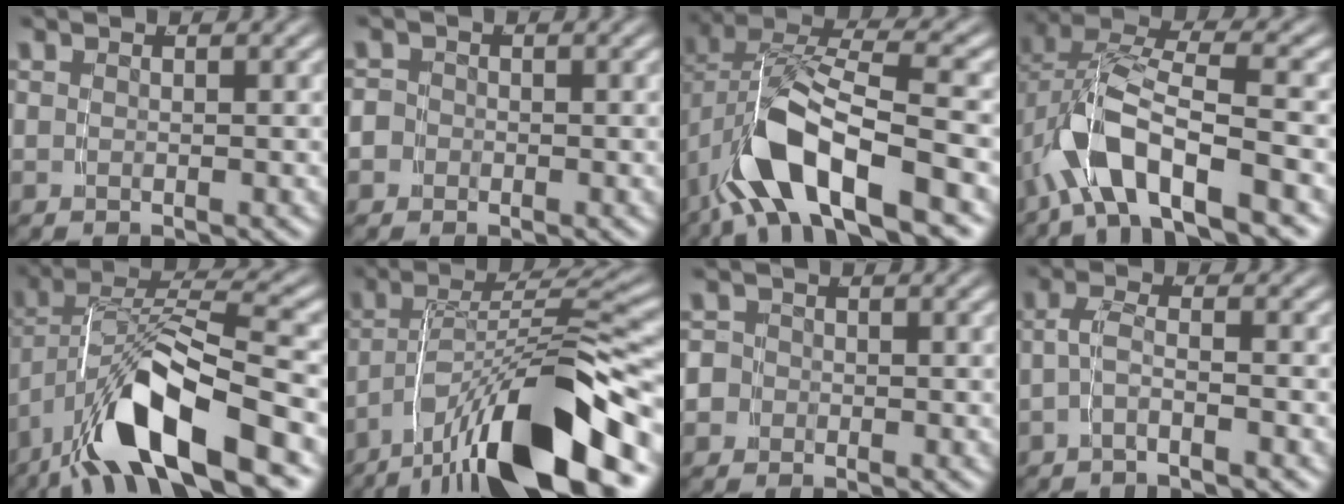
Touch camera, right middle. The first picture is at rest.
{"total": 2.3, "force": [-0.9, 2.1, 0.4], "torque": [-0.017, -0.010, -0.017]}
{"total": 9.0, "force": [-2.0, 4.6, 7.5], "torque": [-0.166, -0.015, -0.026]}
{"total": 7.3, "force": [-1.9, 3.9, 5.8], "torque": [-0.141, -0.011, -0.024]}
{"total": 8.1, "force": [-2.9, 3.1, 6.9], "torque": [-0.125, -0.006, -0.043]}
{"total": 10.4, "force": [-5.1, 3.1, 8.5], "torque": [-0.127, -0.002, -0.073]}
{"total": 3.2, "force": [-0.9, 3.0, 0.7], "torque": [-0.025, -0.012, -0.018]}
{"total": 2.1, "force": [-1.4, 0.1, 1.5], "torque": [-0.038, -0.010, -0.023]}